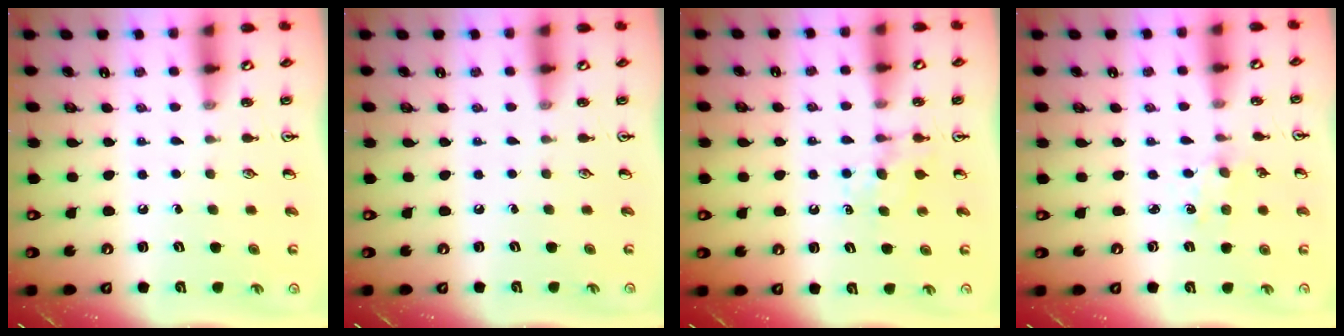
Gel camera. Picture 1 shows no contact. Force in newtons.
{"total": 0.0}
{"total": 6.1, "press": 6.1, "slide": 0.3}
{"total": 1.0, "press": 0.9, "slide": 0.2}